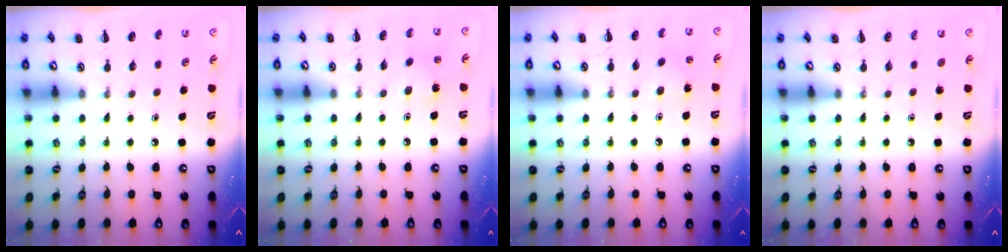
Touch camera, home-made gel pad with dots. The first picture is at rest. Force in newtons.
{"total": 3.9, "press": 3.7, "slide": 1.2}
{"total": 2.7, "press": 2.6, "slide": 0.9}
{"total": 0.0}